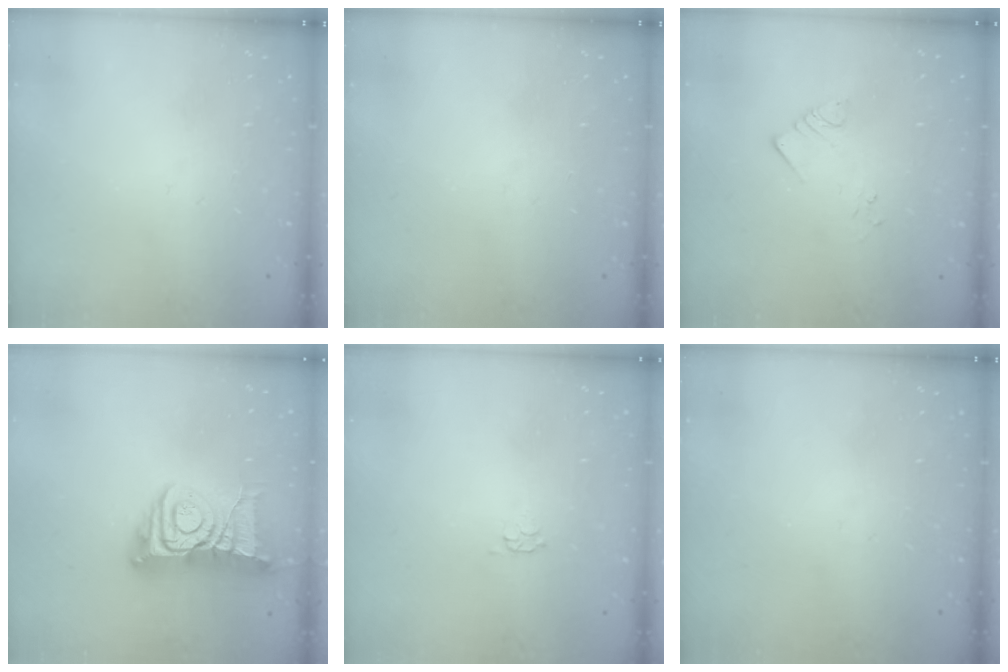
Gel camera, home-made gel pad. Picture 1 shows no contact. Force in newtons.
{"total": 0.0}
{"total": 2.2, "press": 2.2, "slide": 0.2}
{"total": 13.5, "press": 13.4, "slide": 1.5}
{"total": 2.8, "press": 2.7, "slide": 0.5}
{"total": 0.0}